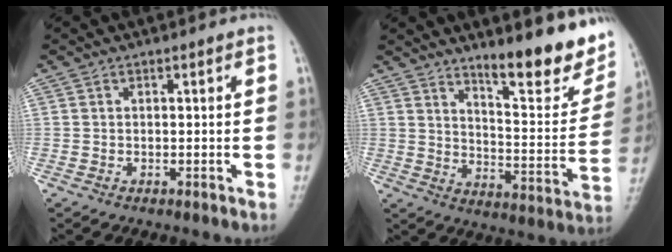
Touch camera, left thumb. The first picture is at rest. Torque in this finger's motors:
{"motor_torque": [0.89, 0.40, 0.42, -0.38, 0.04]}